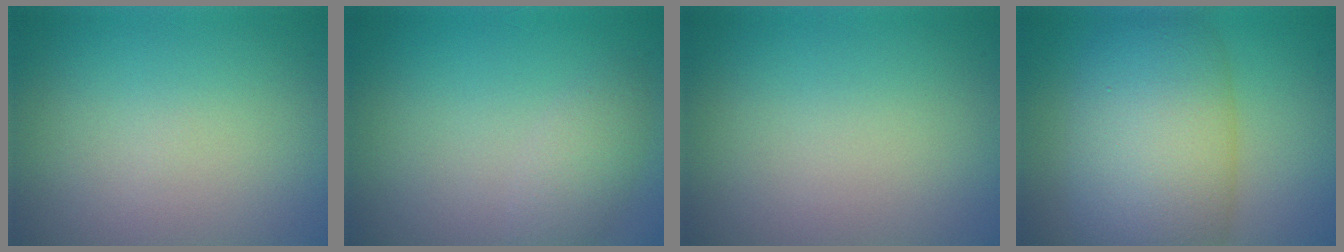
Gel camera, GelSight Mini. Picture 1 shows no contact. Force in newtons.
{"total": 1.9, "press": 1.9, "slide": 0.1}
{"total": 0.0}
{"total": 10.2, "press": 10.2, "slide": 0.3}